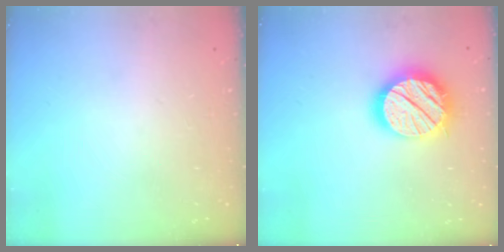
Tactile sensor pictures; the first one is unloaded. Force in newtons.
{"total": 18.0, "press": 17.9, "slide": 1.8}